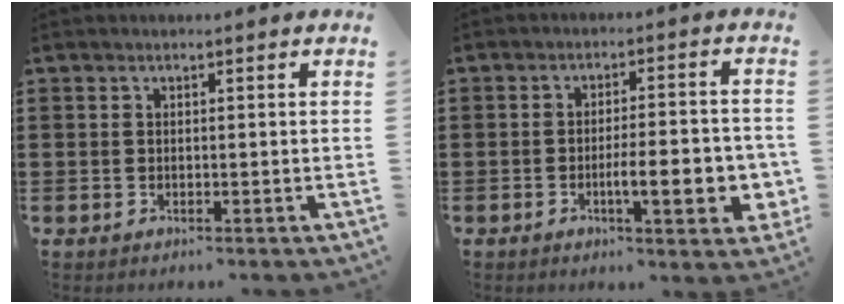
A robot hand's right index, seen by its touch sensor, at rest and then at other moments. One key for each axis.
{"total": 8.1, "fx": -2.2, "fy": 2.1, "fz": 7.5, "tx": -0.103, "ty": -0.004, "tz": -0.037}